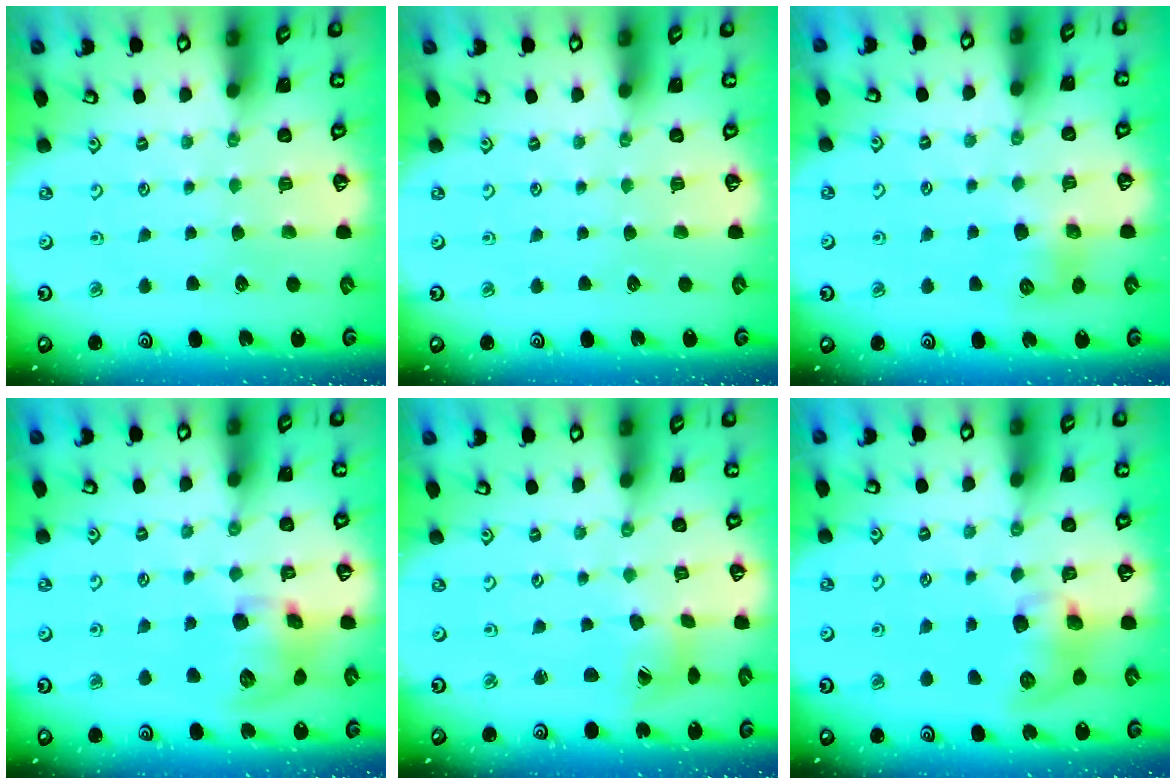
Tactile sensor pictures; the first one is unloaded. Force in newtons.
{"total": 0.0}
{"total": 8.3, "press": 8.3, "slide": 0.5}
{"total": 11.9, "press": 11.8, "slide": 1.9}
{"total": 5.3, "press": 5.2, "slide": 0.6}
{"total": 9.0, "press": 8.9, "slide": 1.0}